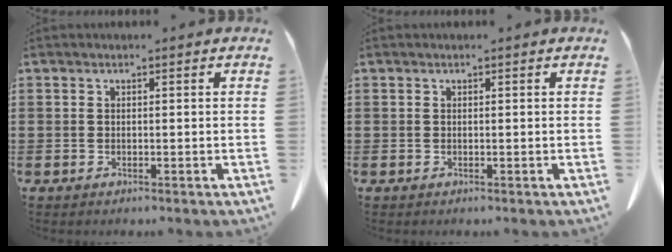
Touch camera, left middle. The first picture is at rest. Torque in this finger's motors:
{"motor_torque": [0.00, 0.00, 0.00, -0.01]}